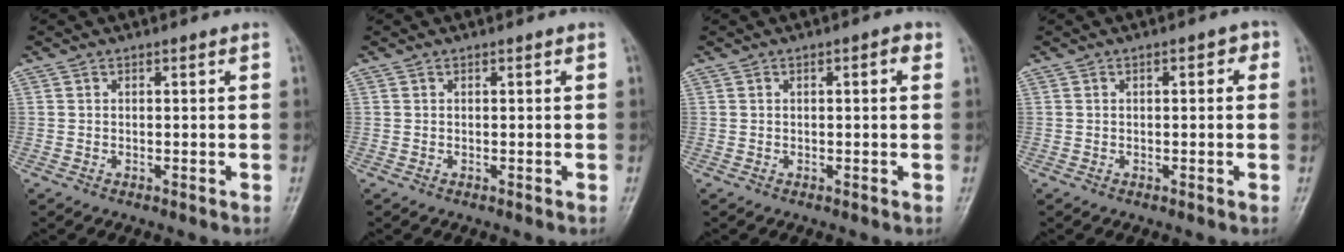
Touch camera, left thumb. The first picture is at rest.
{"total": 0.0}
{"total": 2.0, "force": [0.6, 0.7, 1.8], "torque": [-0.025, 0.004, 0.005]}
{"total": 2.5, "force": [0.6, 1.1, 2.1], "torque": [-0.018, 0.004, 0.003]}